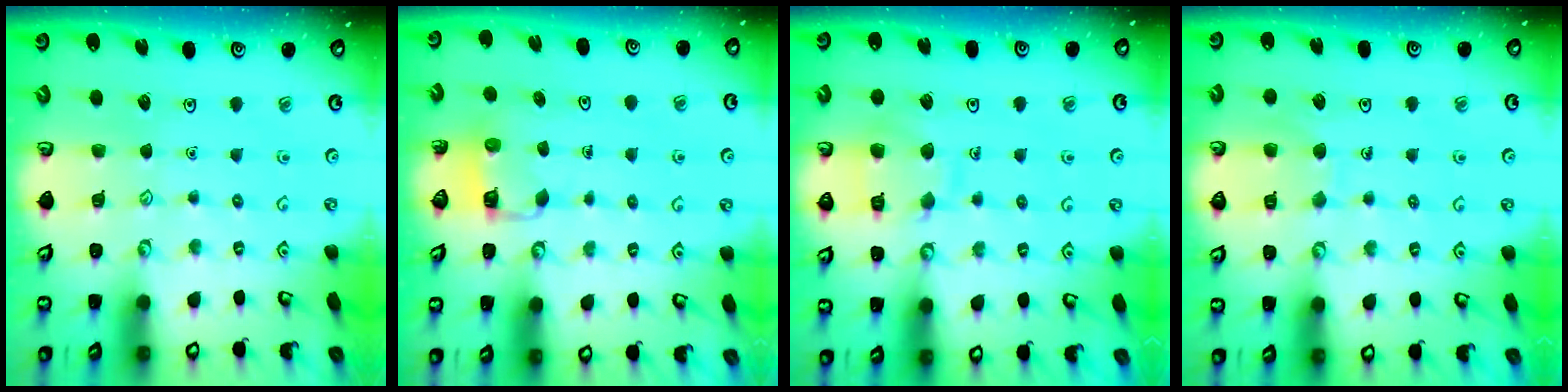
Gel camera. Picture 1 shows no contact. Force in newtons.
{"total": 2.8, "press": 2.8, "slide": 0.2}
{"total": 9.5, "press": 9.5, "slide": 0.9}
{"total": 6.7, "press": 6.7, "slide": 0.4}